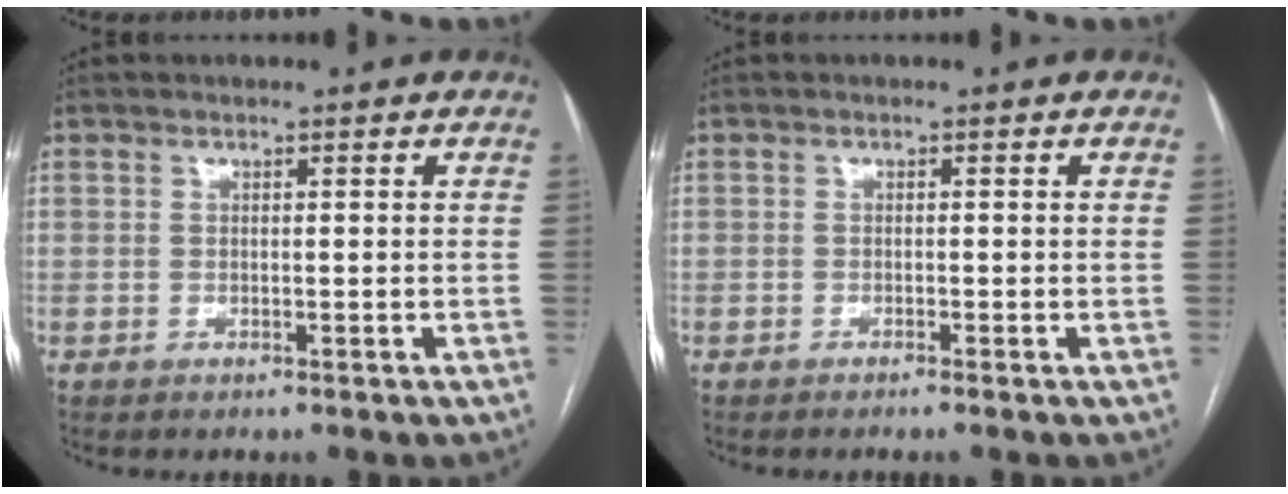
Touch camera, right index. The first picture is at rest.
{"total": 0.7, "force": [-0.6, -0.2, 0.3], "torque": [-0.005, 0.002, -0.012]}